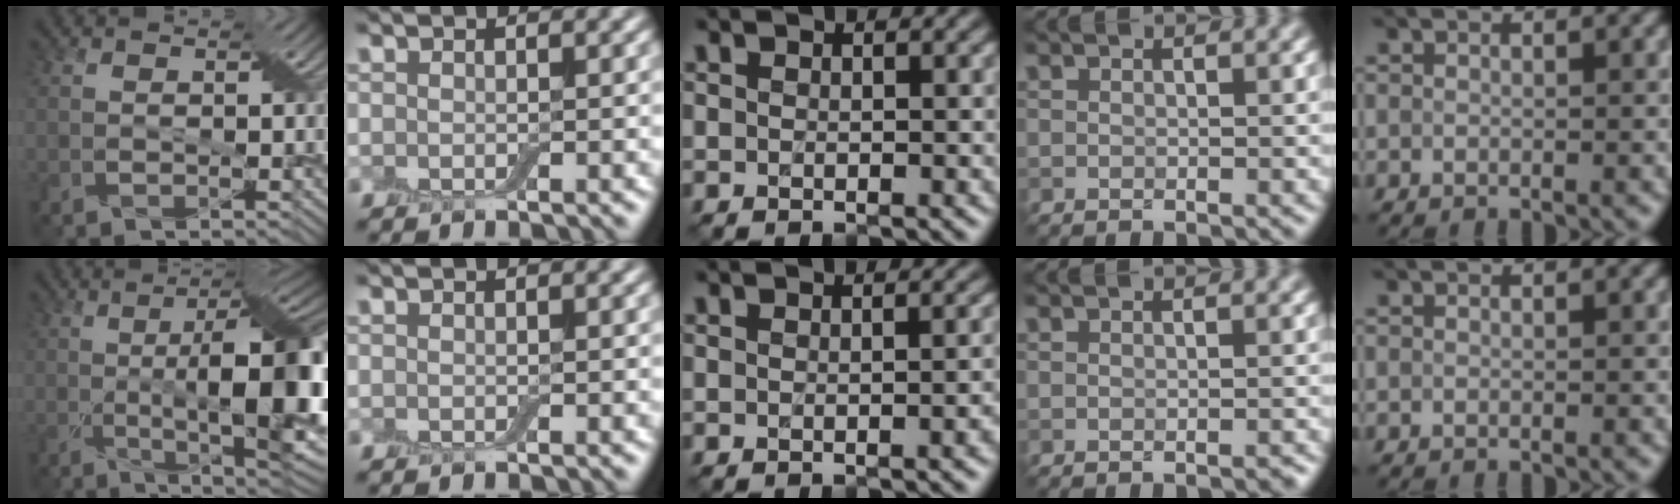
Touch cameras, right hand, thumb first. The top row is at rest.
{"thumb": {"total": 17.3, "force": [-1.3, 5.1, 16.4], "torque": [-0.225, -0.001, -0.013]}, "middle": {"total": 2.7, "force": [-0.4, 1.2, 2.4], "torque": [-0.005, 0.005, 0.001]}, "ring": {"total": 0.6, "force": [-0.5, 0.1, 0.3], "torque": [-0.002, 0.001, -0.007]}}